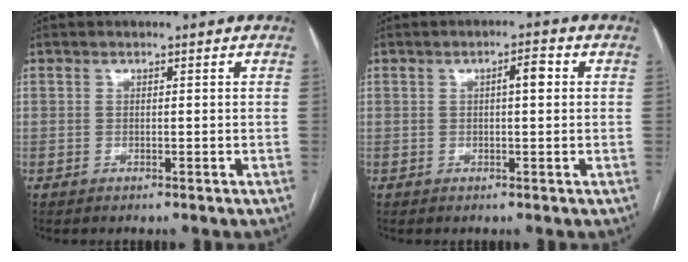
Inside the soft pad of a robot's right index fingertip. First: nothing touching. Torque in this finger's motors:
{"motor_torque": [0.04, -0.01, 0.03, 0.02]}